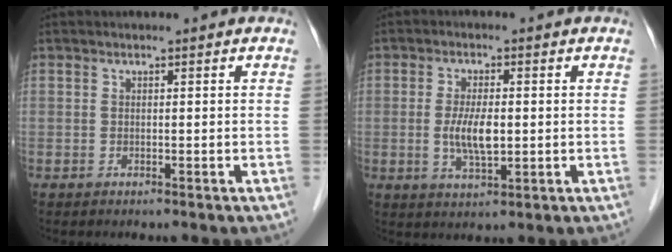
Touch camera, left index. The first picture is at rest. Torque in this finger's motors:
{"motor_torque": [1.21, 0.63, 0.30, 0.05]}